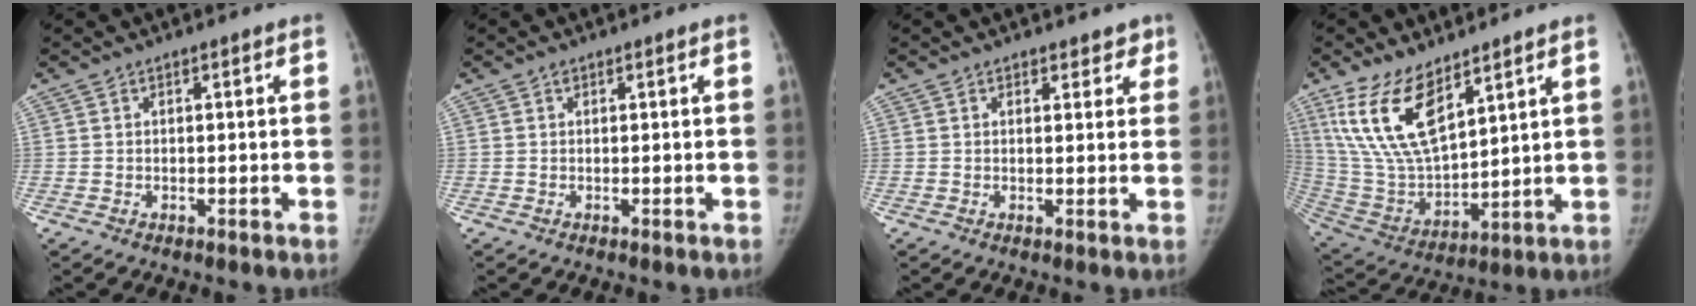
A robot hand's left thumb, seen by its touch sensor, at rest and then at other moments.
{"total": 0.7, "force": [0.4, 0.5, 0.3], "torque": [-0.002, -0.001, 0.004]}
{"total": 2.7, "force": [1.9, 1.7, 0.9], "torque": [0.024, -0.007, 0.019]}
{"total": 16.4, "force": [9.8, 6.8, 11.2], "torque": [-0.208, -0.047, 0.210]}